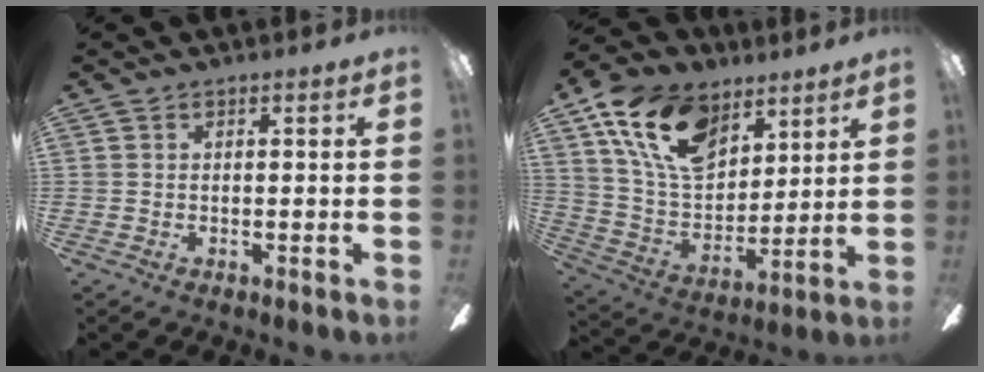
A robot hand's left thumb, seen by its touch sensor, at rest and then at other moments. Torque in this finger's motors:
{"motor_torque": [0.26, 0.37, 1.34, -1.43, 0.37]}